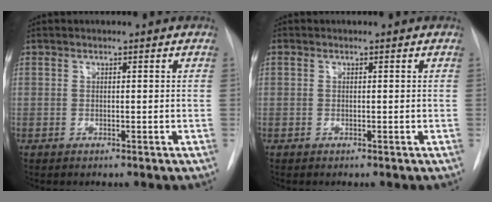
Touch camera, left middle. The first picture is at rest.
{"total": 0.0}